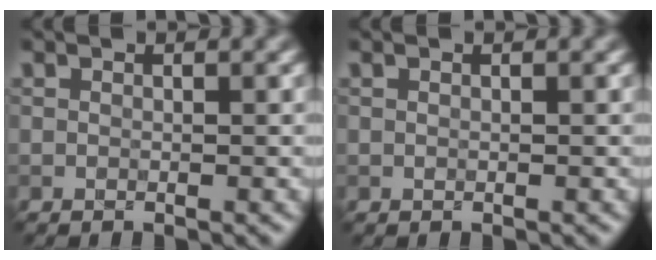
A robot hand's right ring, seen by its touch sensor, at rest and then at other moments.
{"total": 0.0}